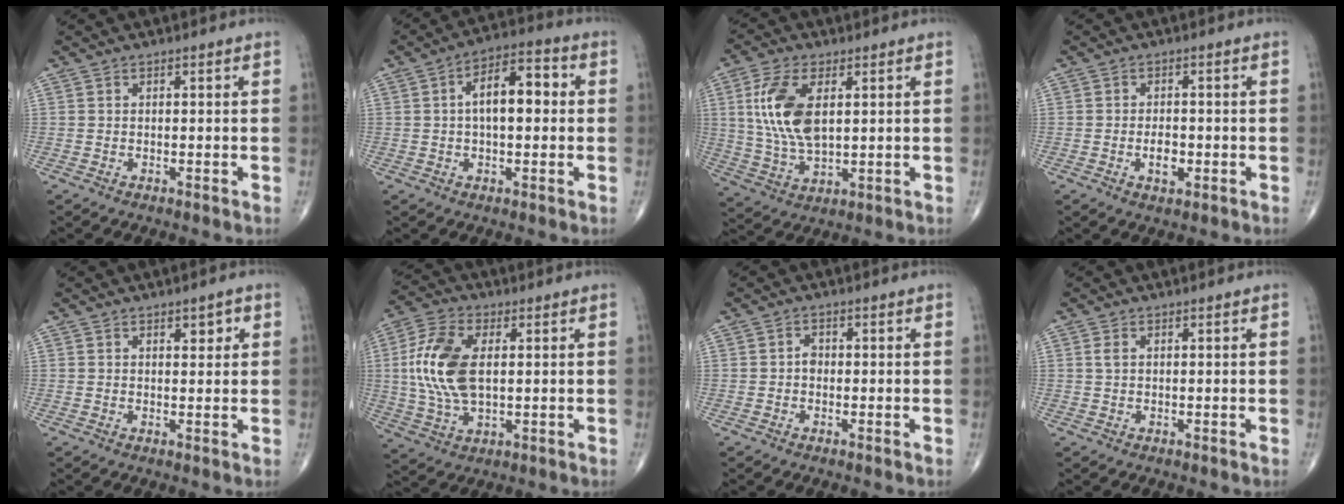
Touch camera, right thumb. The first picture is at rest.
{"total": 10.6, "force": [1.2, 5.2, 9.2], "torque": [-0.136, 0.028, 0.010]}
{"total": 12.7, "force": [3.0, 6.5, 10.6], "torque": [-0.217, -0.010, 0.063]}
{"total": 3.6, "force": [-1.0, 2.0, 2.8], "torque": [-0.040, 0.003, -0.015]}
{"total": 2.7, "force": [1.2, 1.2, 2.0], "torque": [-0.017, -0.004, 0.015]}
{"total": 14.0, "force": [1.6, 7.6, 11.7], "torque": [-0.248, 0.003, 0.031]}
{"total": 1.5, "force": [-0.3, 1.1, 0.9], "torque": [-0.006, 0.004, -0.009]}
{"total": 1.2, "force": [0.4, 0.7, 0.9], "torque": [-0.023, 0.007, 0.010]}